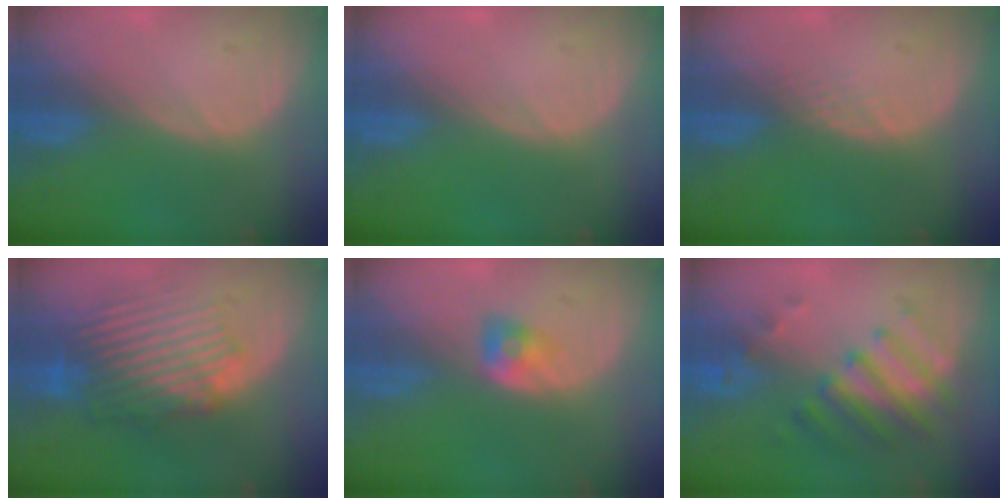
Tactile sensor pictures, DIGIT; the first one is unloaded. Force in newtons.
{"total": 0.0}
{"total": 1.3, "press": 1.2, "slide": 0.1}
{"total": 9.6, "press": 9.0, "slide": 3.3}
{"total": 2.7, "press": 2.4, "slide": 1.2}
{"total": 7.9, "press": 6.9, "slide": 3.9}